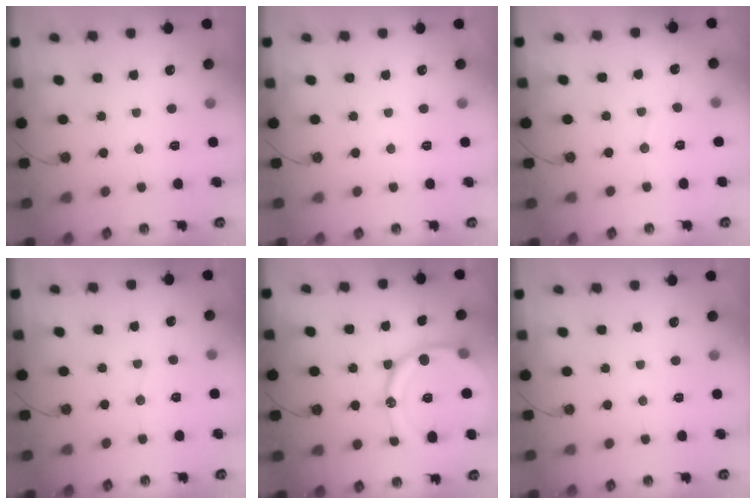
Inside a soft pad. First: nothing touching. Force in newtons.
{"total": 0.0}
{"total": 4.1, "press": 4.0, "slide": 0.4}
{"total": 4.5, "press": 4.5, "slide": 0.5}
{"total": 18.6, "press": 18.5, "slide": 2.1}
{"total": 0.0}